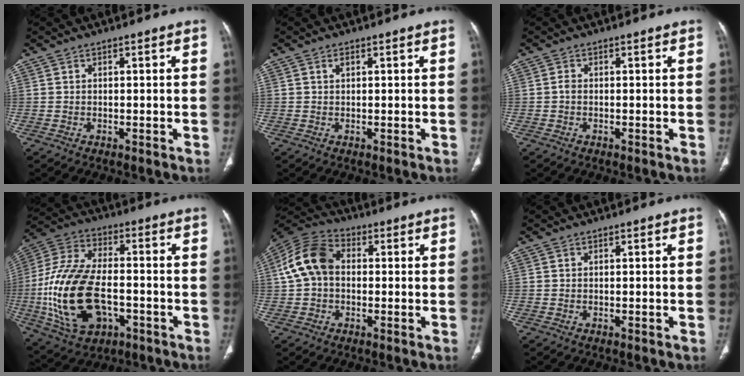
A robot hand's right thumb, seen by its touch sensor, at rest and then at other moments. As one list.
[{"total": 0.9, "force": [0.4, 0.6, 0.7], "torque": [-0.013, 0.004, 0.008]}, {"total": 0.9, "force": [-0.2, 0.6, 0.6], "torque": [-0.012, 0.001, -0.007]}, {"total": 21.8, "force": [-4.5, 12.5, 17.3], "torque": [-0.357, 0.015, -0.070]}, {"total": 11.1, "force": [0.8, 8.0, 7.7], "torque": [-0.149, 0.031, 0.003]}, {"total": 0.0}]